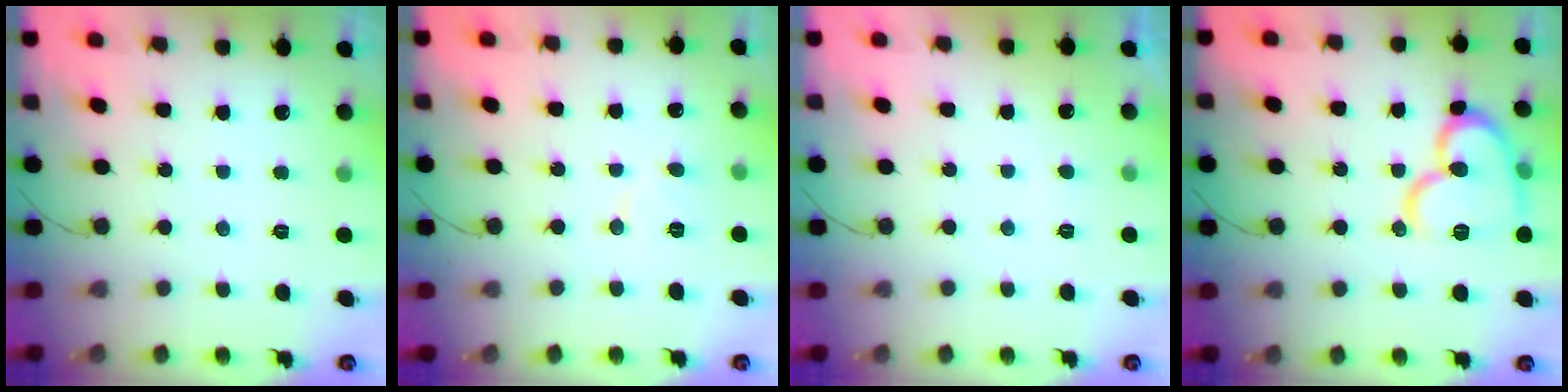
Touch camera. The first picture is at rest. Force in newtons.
{"total": 5.6, "press": 5.6, "slide": 0.7}
{"total": 2.3, "press": 2.3, "slide": 0.1}
{"total": 15.3, "press": 15.2, "slide": 1.5}